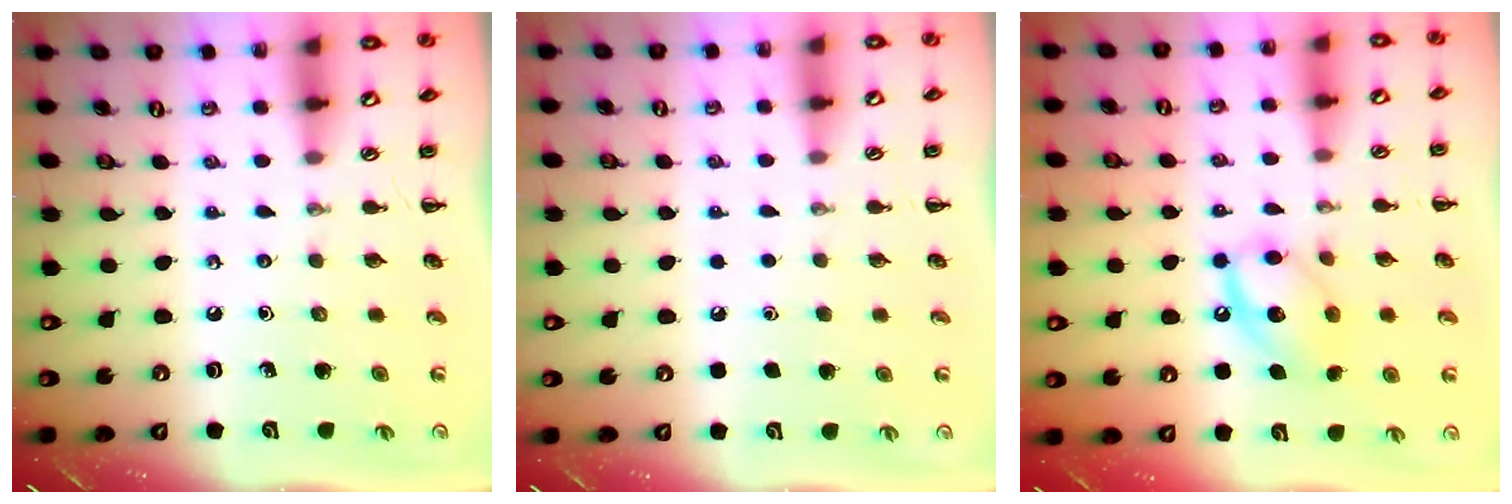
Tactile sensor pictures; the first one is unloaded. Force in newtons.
{"total": 1.7, "press": 1.7, "slide": 0.1}
{"total": 13.2, "press": 13.1, "slide": 1.9}